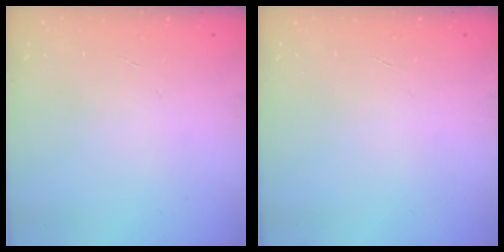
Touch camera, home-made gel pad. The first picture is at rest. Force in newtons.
{"total": 0.0}